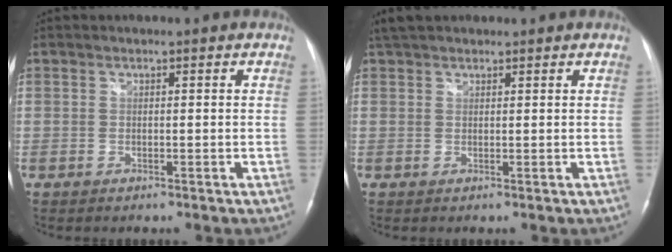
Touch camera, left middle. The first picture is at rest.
{"total": 4.0, "force": [3.4, 1.6, 1.5], "torque": [-0.025, 0.025, 0.059]}